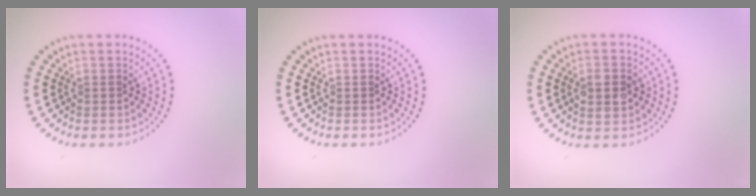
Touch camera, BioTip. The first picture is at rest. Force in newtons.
{"total": 0.0}
{"total": 2.8, "press": 2.8, "slide": 0.1}